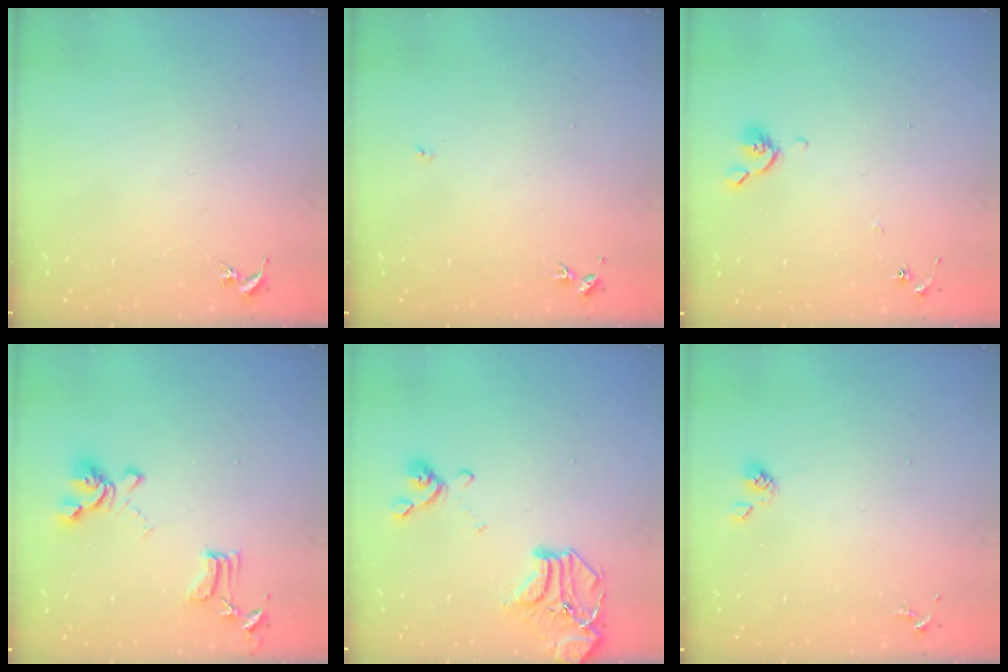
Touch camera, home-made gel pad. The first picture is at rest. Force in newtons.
{"total": 3.3, "press": 3.3, "slide": 0.4}
{"total": 5.0, "press": 4.9, "slide": 0.8}
{"total": 15.1, "press": 15.1, "slide": 1.4}
{"total": 16.9, "press": 16.8, "slide": 2.2}
{"total": 4.4, "press": 3.9, "slide": 2.0}